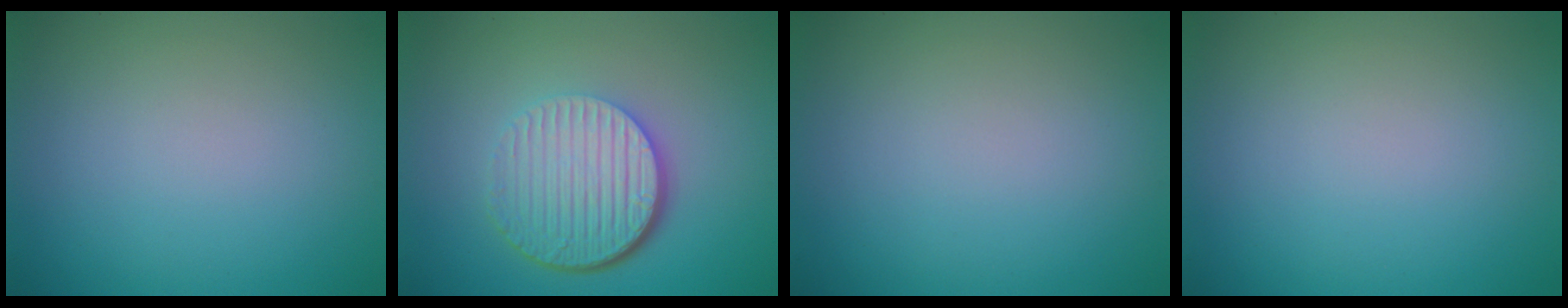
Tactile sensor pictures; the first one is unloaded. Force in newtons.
{"total": 6.6, "press": 4.4, "slide": 5.0}
{"total": 0.0}
{"total": 0.0}